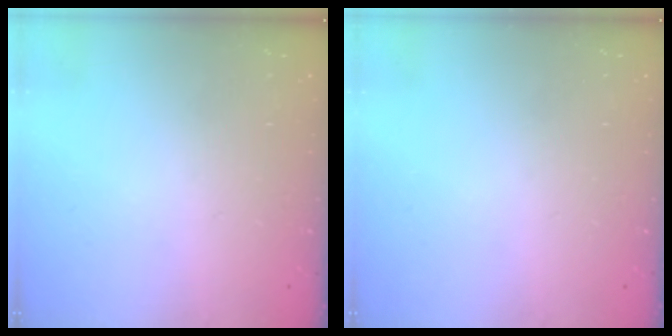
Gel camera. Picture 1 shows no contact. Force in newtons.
{"total": 0.0}